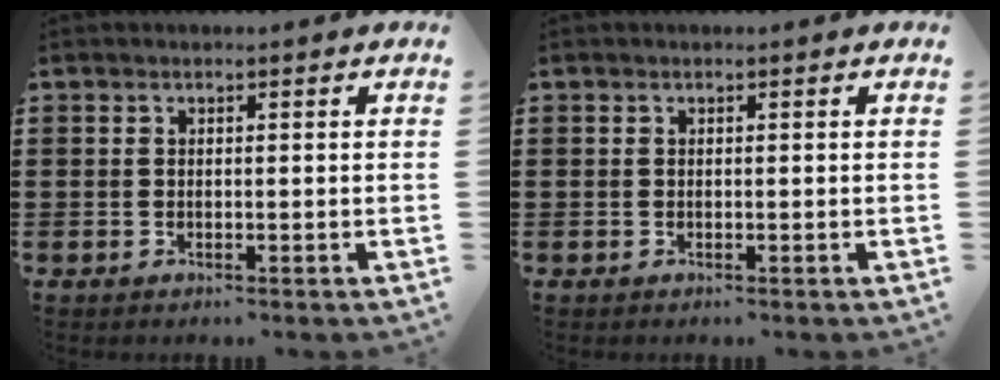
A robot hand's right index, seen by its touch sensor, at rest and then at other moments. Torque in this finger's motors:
{"motor_torque": [-0.01, 0.01, 0.00, -0.01]}